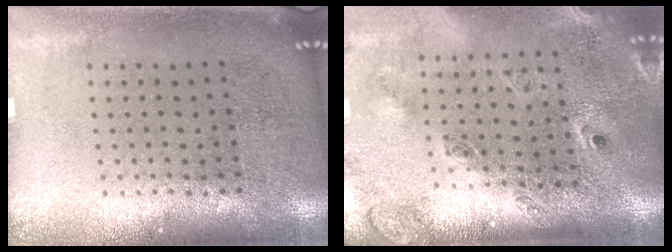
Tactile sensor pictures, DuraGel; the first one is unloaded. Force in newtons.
{"total": 2.5, "press": 1.8, "slide": 1.7}